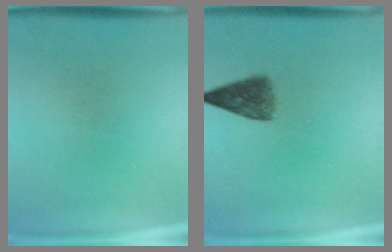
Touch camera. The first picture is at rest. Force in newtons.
{"total": 5.5}